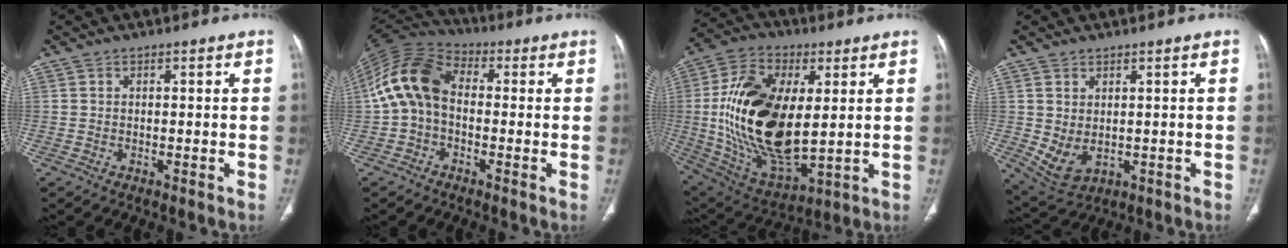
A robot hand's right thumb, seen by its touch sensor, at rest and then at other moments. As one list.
[{"total": 12.6, "force": [-0.7, 8.1, 9.6], "torque": [-0.191, 0.036, -0.026]}, {"total": 25.0, "force": [2.2, 13.0, 21.3], "torque": [-0.404, -0.016, 0.049]}, {"total": 5.8, "force": [0.0, 3.8, 4.3], "torque": [-0.079, -0.006, 0.024]}]